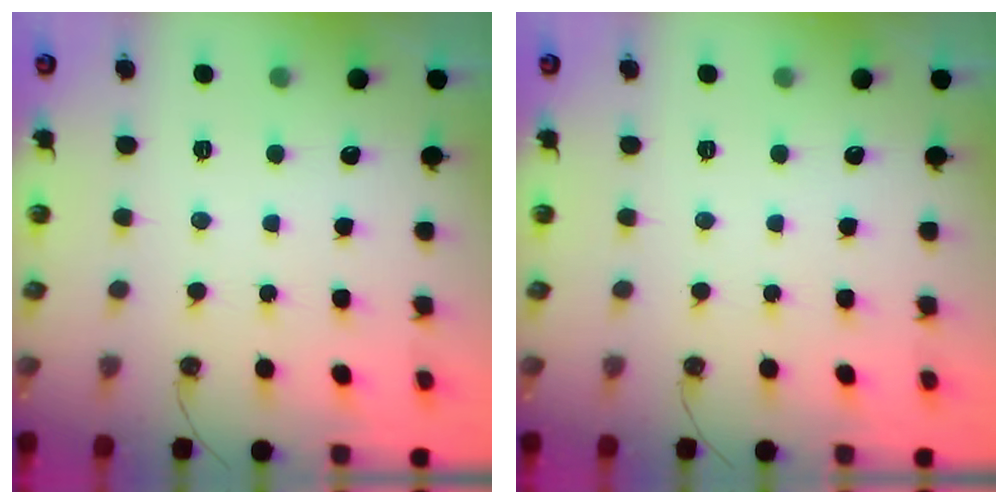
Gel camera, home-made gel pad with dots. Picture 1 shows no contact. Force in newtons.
{"total": 0.0}